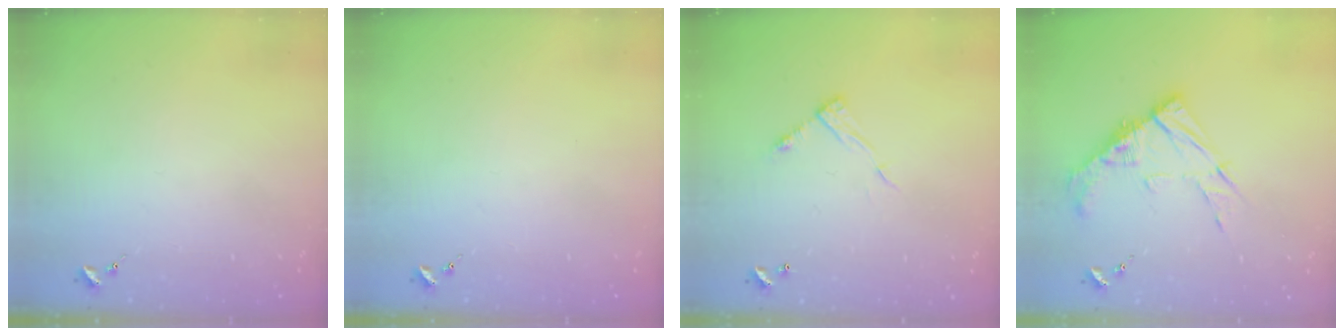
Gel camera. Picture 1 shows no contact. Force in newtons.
{"total": 0.0}
{"total": 7.6, "press": 7.6, "slide": 0.1}
{"total": 13.1, "press": 13.1, "slide": 1.5}